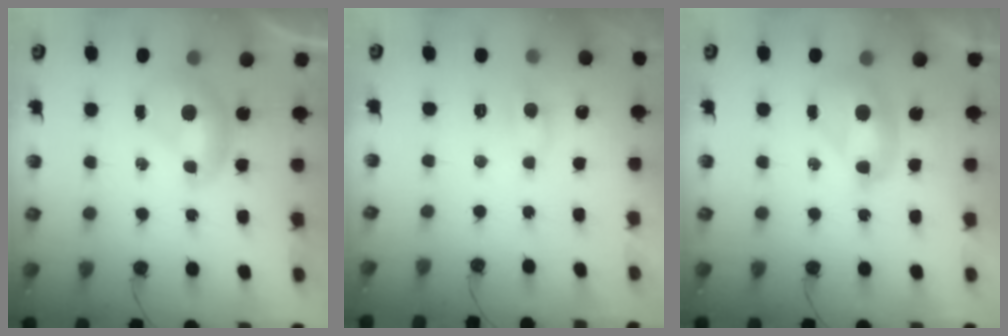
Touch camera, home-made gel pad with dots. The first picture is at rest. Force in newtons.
{"total": 1.2, "press": 0.9, "slide": 0.7}
{"total": 2.7, "press": 2.7, "slide": 0.1}